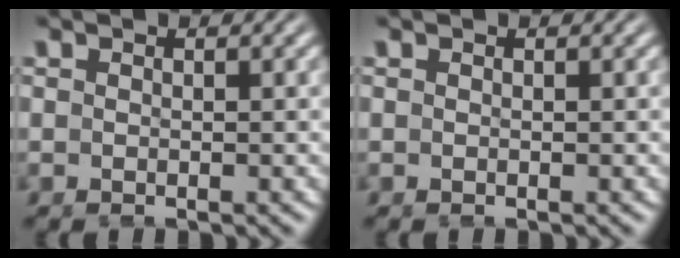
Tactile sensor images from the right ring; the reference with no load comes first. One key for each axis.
{"total": 0.0}